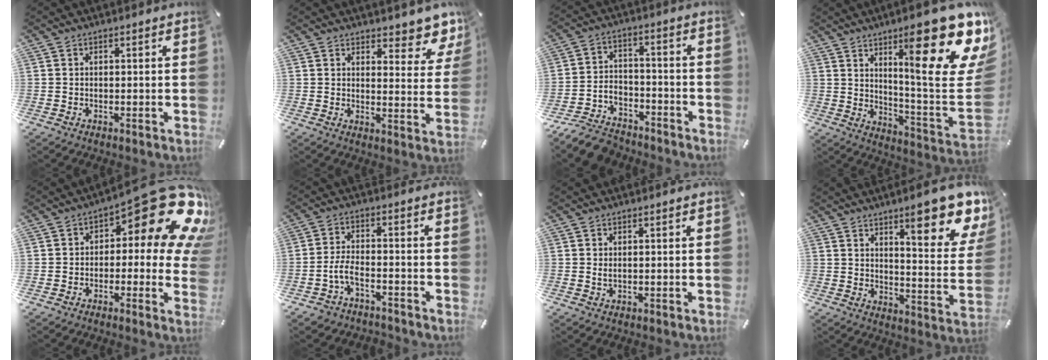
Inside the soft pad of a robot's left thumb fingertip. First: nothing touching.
{"total": 7.6, "force": [6.5, 3.3, 2.3], "torque": [-0.015, -0.059, 0.113]}
{"total": 8.7, "force": [-7.0, 4.4, 2.5], "torque": [-0.042, 0.038, -0.132]}
{"total": 28.5, "force": [14.3, 7.4, 23.5], "torque": [-0.329, -0.099, 0.229]}
{"total": 20.7, "force": [9.0, 8.0, 16.9], "torque": [-0.200, -0.068, 0.151]}
{"total": 5.8, "force": [-3.2, 3.1, 3.7], "torque": [-0.088, 0.014, -0.064]}
{"total": 0.9, "force": [0.2, 0.5, 0.7], "torque": [-0.015, 0.002, 0.003]}
{"total": 16.3, "force": [10.9, 4.4, 11.2], "torque": [-0.144, -0.082, 0.174]}